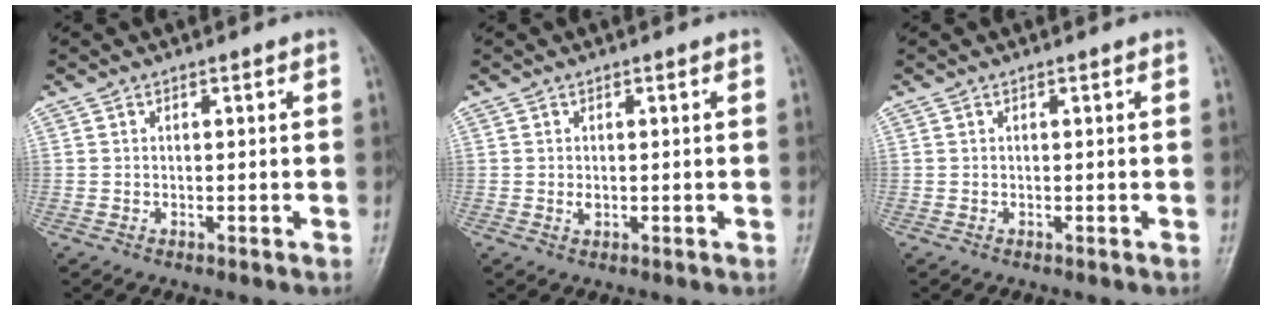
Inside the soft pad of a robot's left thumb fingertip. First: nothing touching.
{"total": 1.1, "force": [0.0, 0.8, 0.7], "torque": [-0.010, -0.001, 0.001]}
{"total": 0.0}